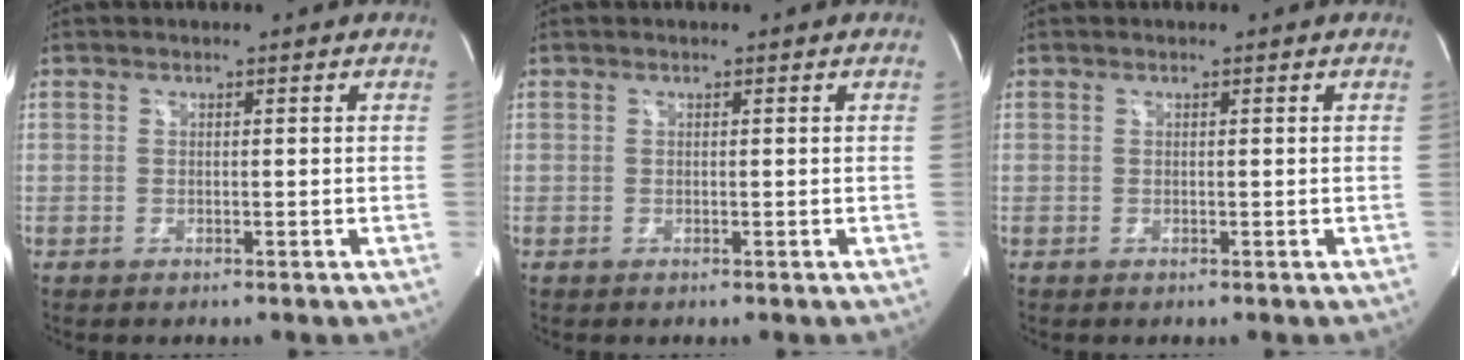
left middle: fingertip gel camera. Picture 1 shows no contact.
{"total": 0.0}
{"total": 0.0}